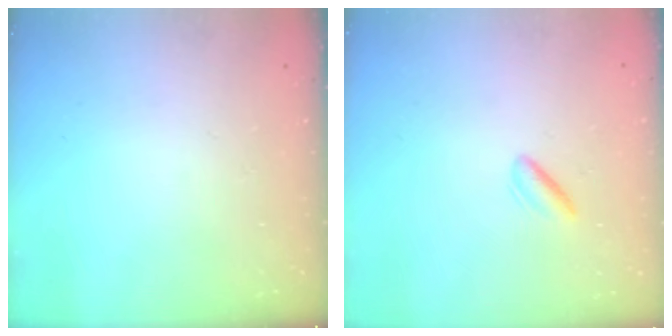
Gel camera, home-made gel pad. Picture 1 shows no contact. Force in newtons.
{"total": 1.0, "press": 0.8, "slide": 0.6}